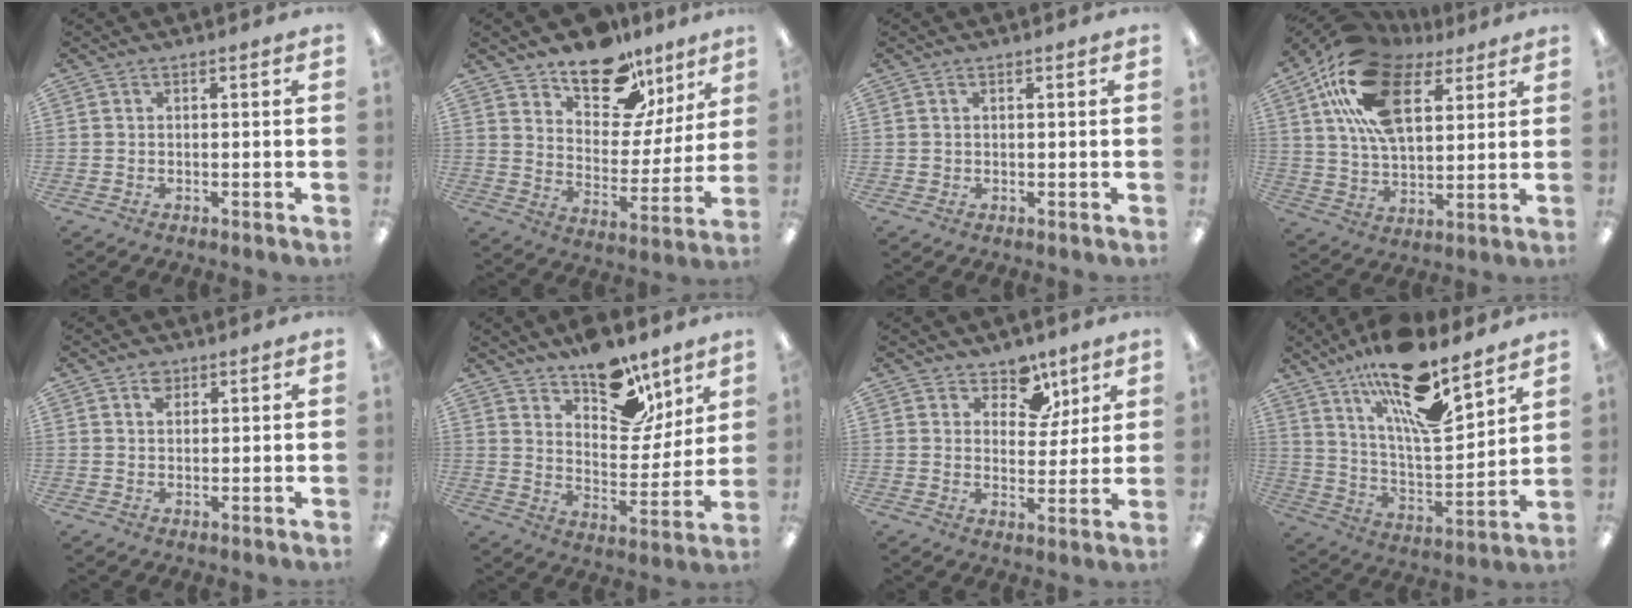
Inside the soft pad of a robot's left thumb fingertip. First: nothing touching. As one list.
[{"total": 15.7, "force": [11.9, 8.1, 6.1], "torque": [-0.091, -0.087, 0.215]}, {"total": 0.8, "force": [0.3, 0.7, 0.0], "torque": [-0.002, 0.003, 0.006]}, {"total": 21.9, "force": [11.2, 11.6, 14.8], "torque": [-0.281, -0.030, 0.198]}, {"total": 2.7, "force": [1.9, 1.6, 1.1], "torque": [-0.009, -0.006, 0.032]}, {"total": 14.1, "force": [11.0, 6.9, 5.5], "torque": [-0.071, -0.082, 0.198]}, {"total": 8.1, "force": [5.9, 5.3, 2.0], "torque": [-0.022, -0.039, 0.106]}, {"total": 19.9, "force": [13.7, 6.4, 12.9], "torque": [-0.220, -0.082, 0.230]}]